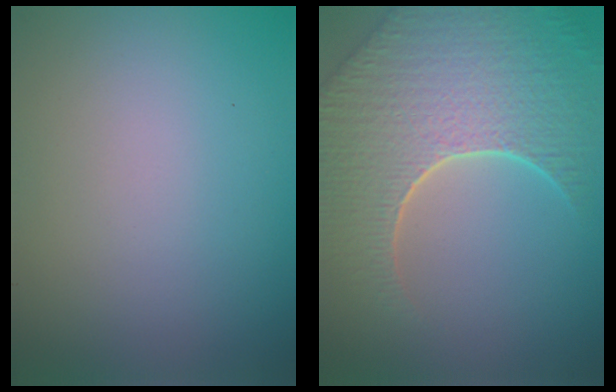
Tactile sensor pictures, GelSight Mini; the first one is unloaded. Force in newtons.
{"total": 8.7, "press": 6.1, "slide": 6.1}